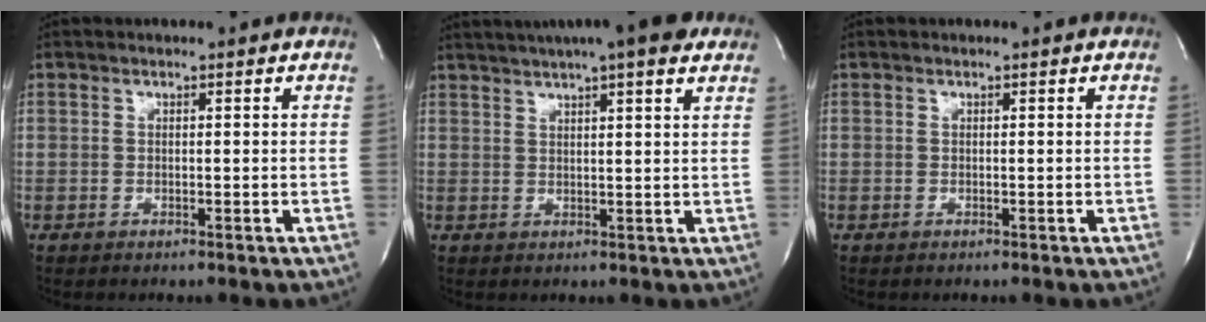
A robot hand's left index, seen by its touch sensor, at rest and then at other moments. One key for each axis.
{"total": 13.4, "fx": 10.5, "fy": 1.4, "fz": 8.1, "tx": -0.133, "ty": 0.030, "tz": 0.135}
{"total": 0.0}